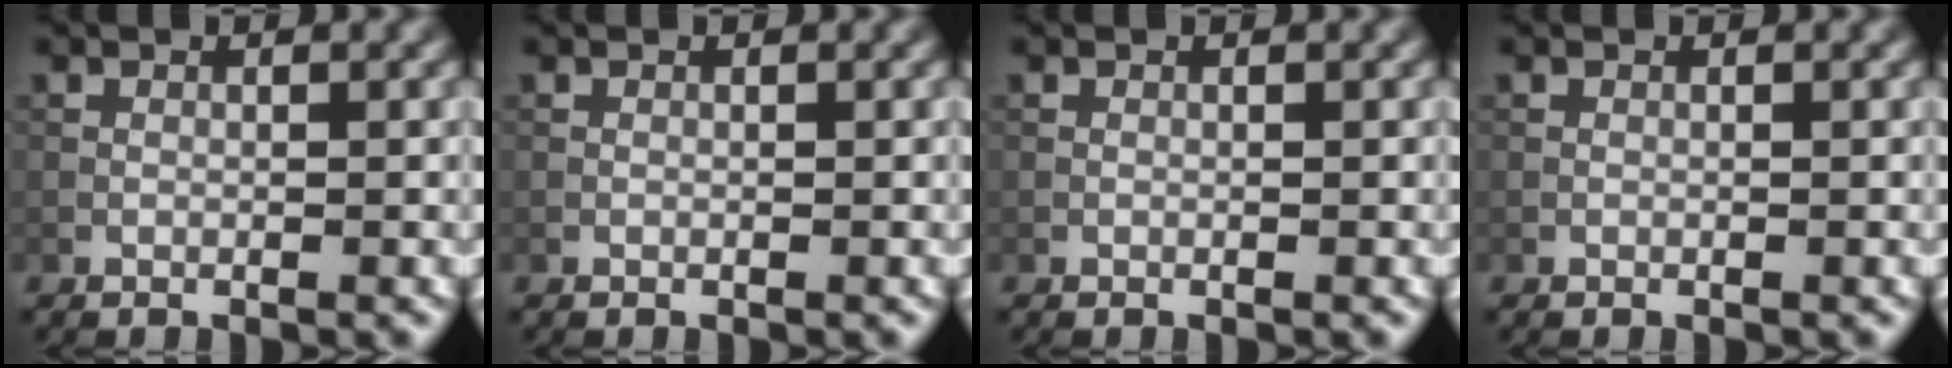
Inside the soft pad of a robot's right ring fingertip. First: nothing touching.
{"total": 0.0}
{"total": 0.0}
{"total": 0.0}